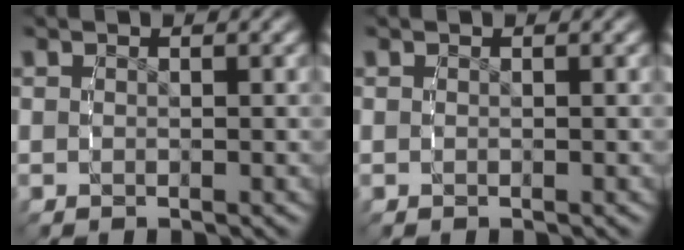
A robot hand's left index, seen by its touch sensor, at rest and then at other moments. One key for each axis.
{"total": 0.0}